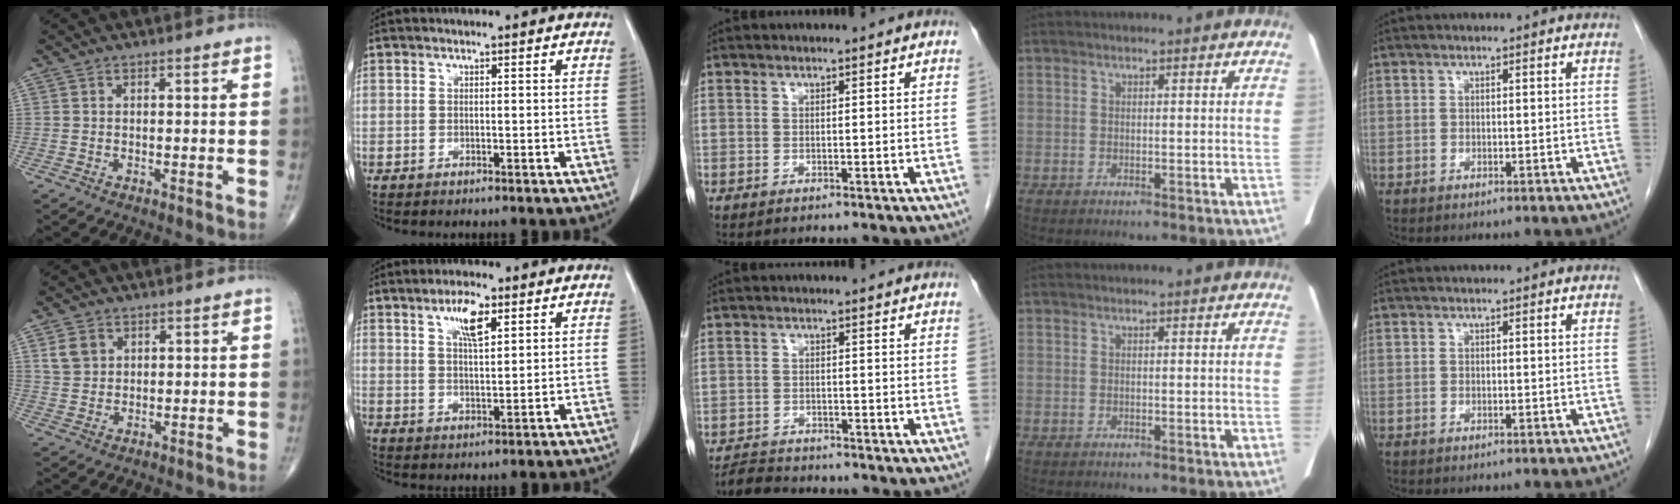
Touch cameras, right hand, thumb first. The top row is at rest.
{"thumb": {"total": 4.3, "force": [1.8, 3.4, 2.0], "torque": [-0.025, -0.006, 0.038]}, "index": {"total": 6.0, "force": [3.0, 1.8, 4.8], "torque": [-0.090, 0.002, 0.055]}, "middle": {"total": 3.7, "force": [-3.6, 0.8, 0.2], "torque": [-0.007, -0.012, -0.064]}}